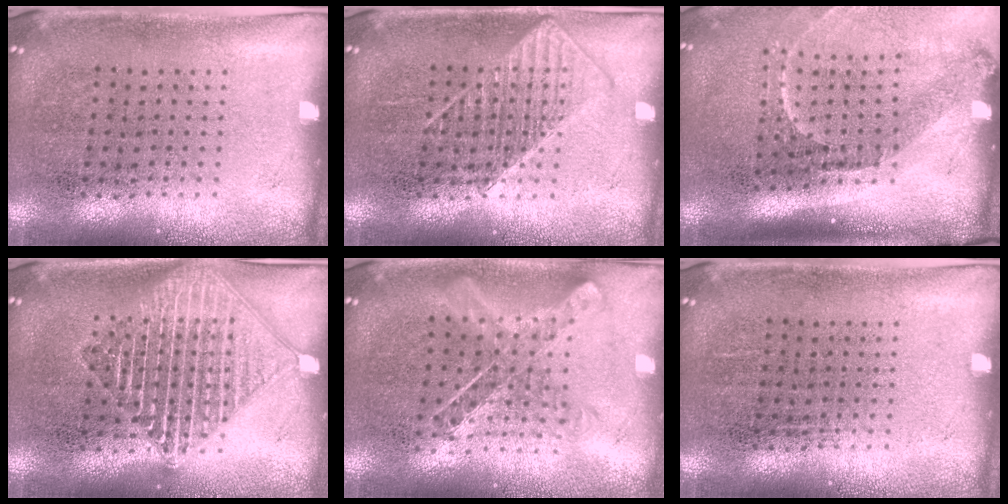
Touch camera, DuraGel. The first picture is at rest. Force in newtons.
{"total": 1.8, "press": 1.8, "slide": 0.4}
{"total": 2.2, "press": 1.5, "slide": 1.6}
{"total": 3.3, "press": 3.3, "slide": 0.4}
{"total": 1.0, "press": 1.0, "slide": 0.1}
{"total": 0.0}